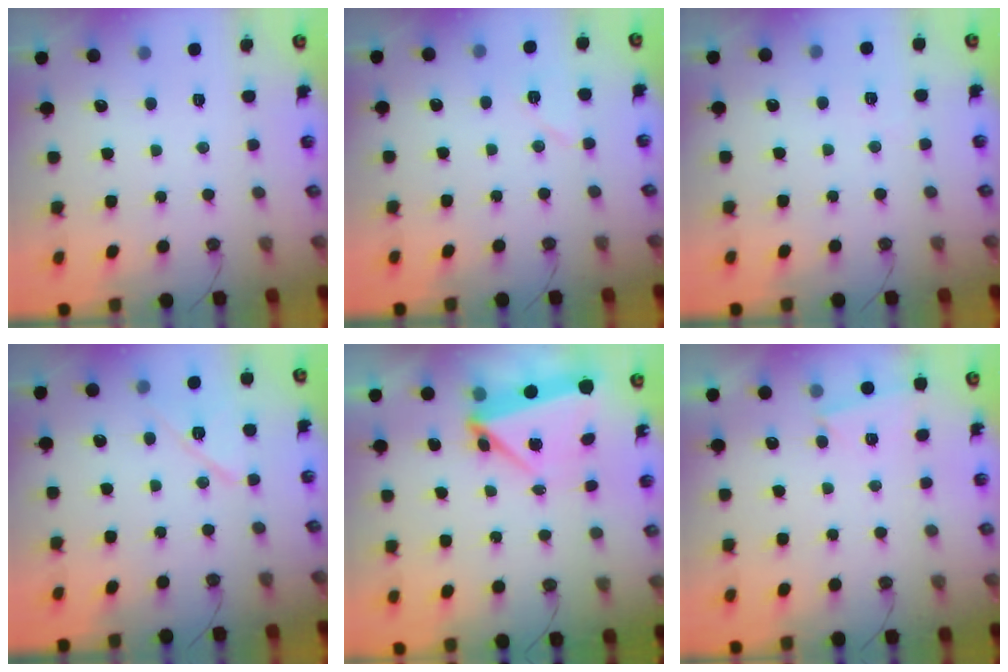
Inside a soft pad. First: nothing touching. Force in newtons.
{"total": 5.7, "press": 5.5, "slide": 1.3}
{"total": 2.8, "press": 2.0, "slide": 2.0}
{"total": 10.0, "press": 10.0, "slide": 0.4}
{"total": 5.9, "press": 5.9, "slide": 0.6}
{"total": 2.1, "press": 2.1, "slide": 0.5}